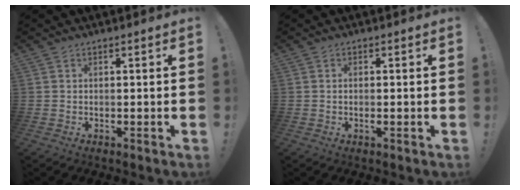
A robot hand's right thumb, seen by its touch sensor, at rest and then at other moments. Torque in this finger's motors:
{"motor_torque": [-0.16, -0.13, -0.01, -0.09, 0.01]}